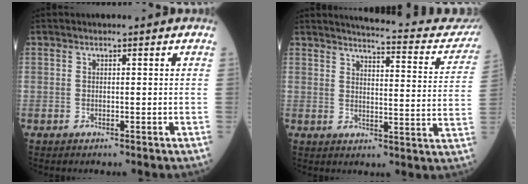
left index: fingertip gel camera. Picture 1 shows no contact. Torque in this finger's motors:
{"motor_torque": [0.66, -1.28, -0.22, 0.01]}